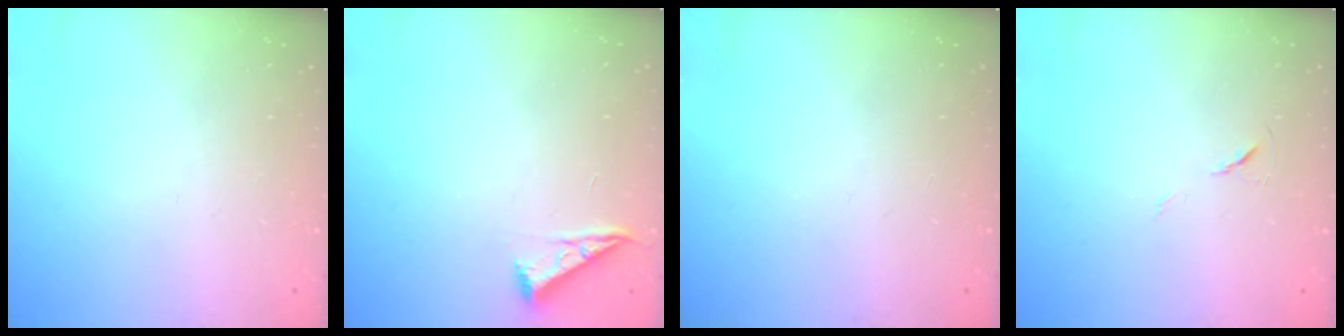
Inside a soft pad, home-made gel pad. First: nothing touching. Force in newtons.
{"total": 5.0, "press": 5.0, "slide": 0.7}
{"total": 0.0}
{"total": 5.1, "press": 4.7, "slide": 2.1}